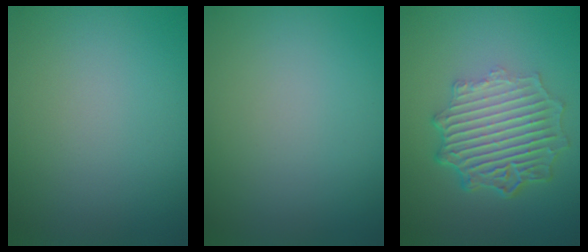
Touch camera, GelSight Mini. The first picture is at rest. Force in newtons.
{"total": 0.0}
{"total": 7.2, "press": 5.2, "slide": 4.9}